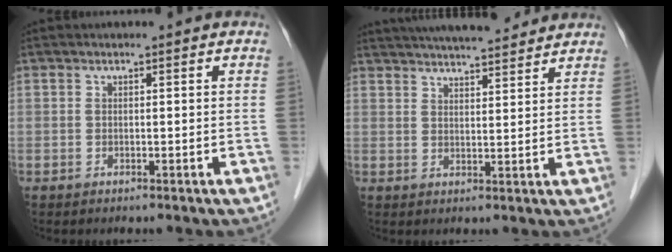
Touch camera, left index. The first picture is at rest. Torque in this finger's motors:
{"motor_torque": [0.14, -0.45, 0.53, 0.14]}